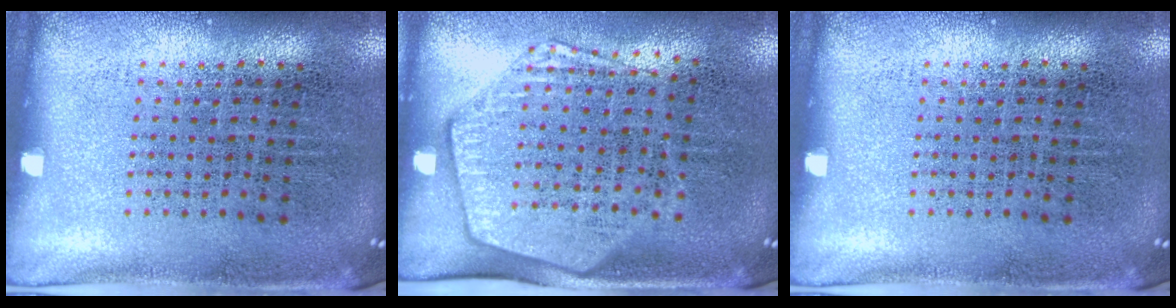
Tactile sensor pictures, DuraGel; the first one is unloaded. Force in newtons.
{"total": 1.9, "press": 1.7, "slide": 0.9}
{"total": 0.0}